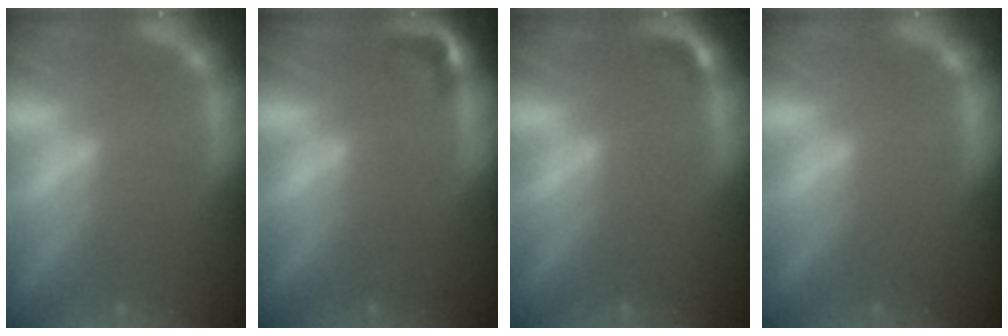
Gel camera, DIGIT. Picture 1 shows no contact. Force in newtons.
{"total": 1.9}
{"total": 0.9}
{"total": 0.0}